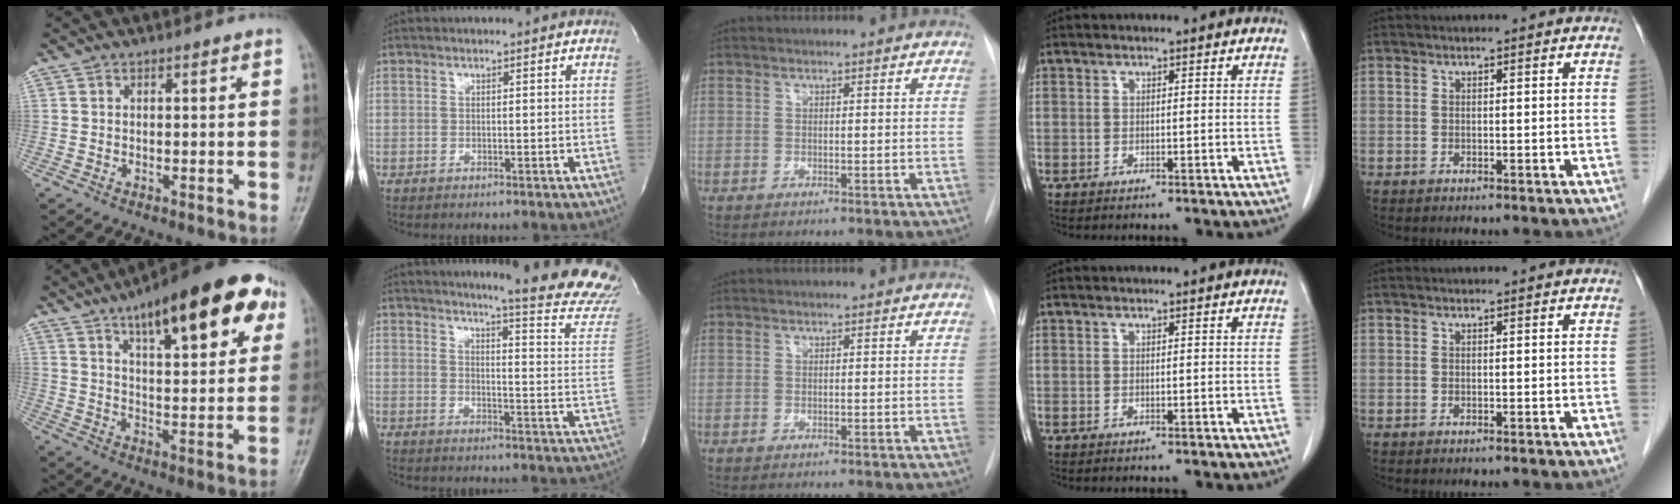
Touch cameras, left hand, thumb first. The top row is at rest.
{"thumb": {"total": 22.1, "force": [11.3, 7.5, 17.5], "torque": [-0.221, -0.015, 0.163]}, "index": {"total": 20.5, "force": [18.9, 0.1, 7.8], "torque": [-0.097, -0.126, 0.206]}}